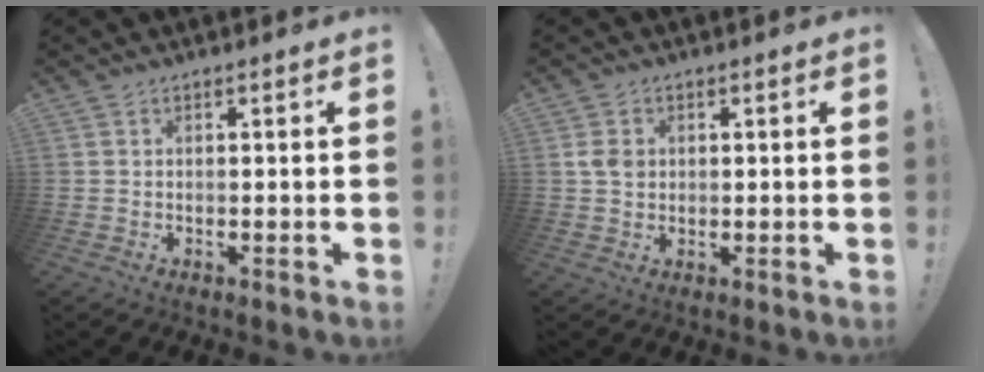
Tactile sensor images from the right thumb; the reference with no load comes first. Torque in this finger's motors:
{"motor_torque": [-0.12, 0.00, 0.26, -0.19, -0.01]}